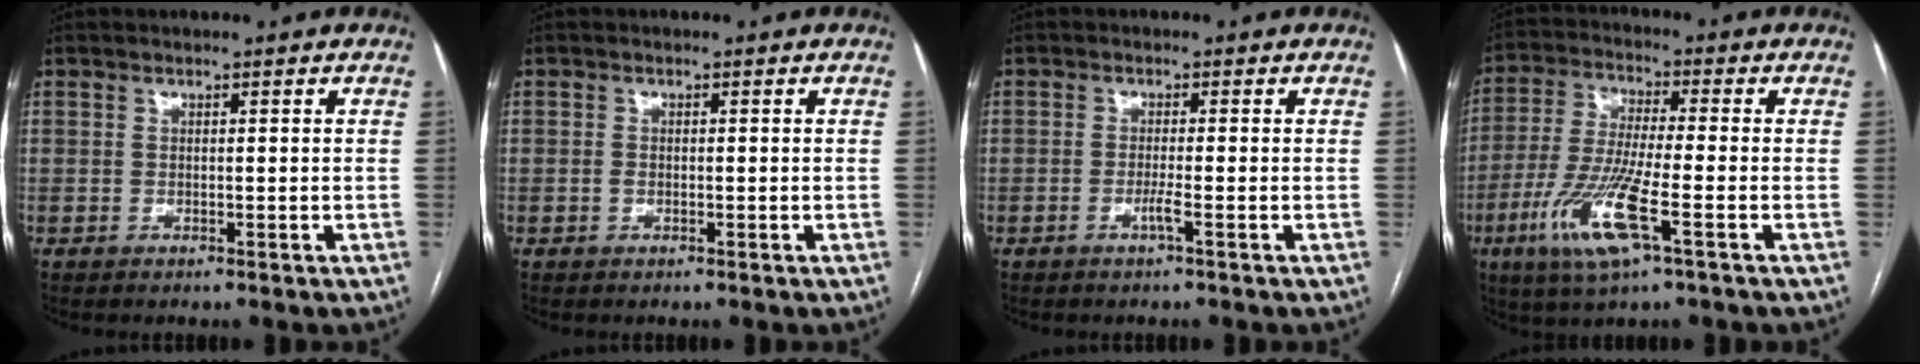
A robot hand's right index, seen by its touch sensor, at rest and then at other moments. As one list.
[{"total": 0.5, "force": [-0.1, 0.4, 0.3], "torque": [-0.006, 0.002, -0.002]}, {"total": 1.4, "force": [-0.7, -0.4, 1.2], "torque": [-0.022, -0.001, -0.016]}, {"total": 11.7, "force": [-4.8, 1.0, 10.6], "torque": [-0.226, -0.019, -0.092]}]